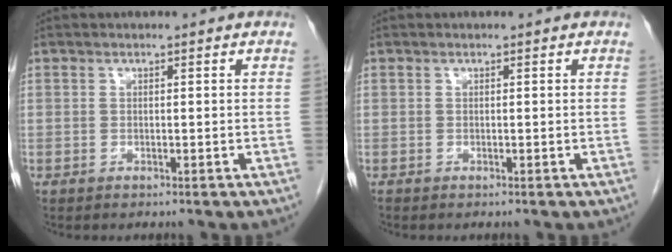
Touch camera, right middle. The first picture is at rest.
{"total": 0.0}